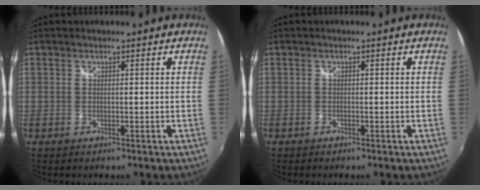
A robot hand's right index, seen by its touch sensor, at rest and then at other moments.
{"total": 0.7, "force": [-0.6, 0.2, 0.0], "torque": [-0.002, -0.004, -0.013]}